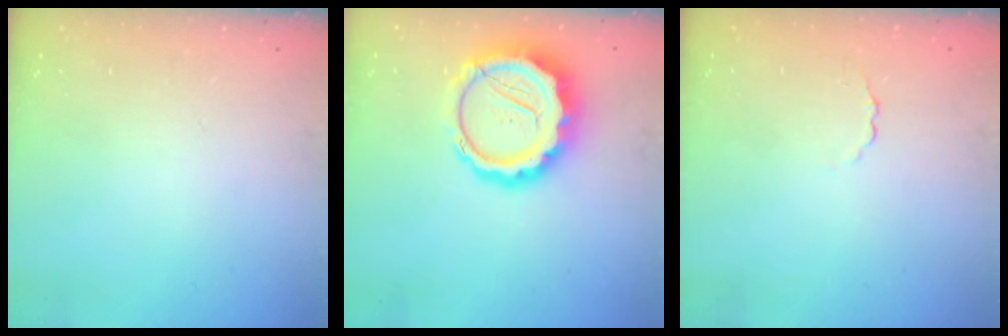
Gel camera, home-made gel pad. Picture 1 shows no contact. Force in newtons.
{"total": 13.4, "press": 13.0, "slide": 3.2}
{"total": 1.7, "press": 1.6, "slide": 0.5}